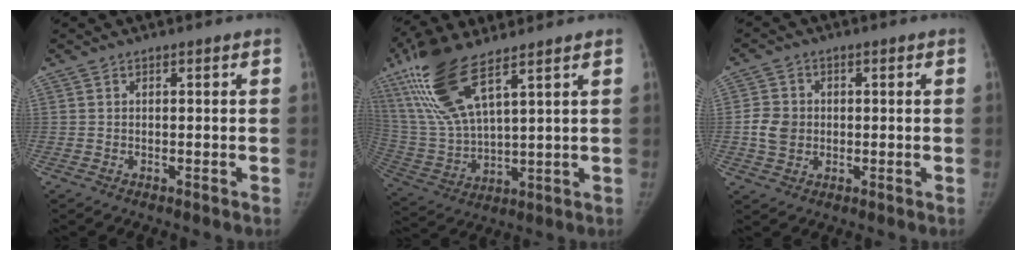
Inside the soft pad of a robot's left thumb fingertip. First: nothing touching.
{"total": 17.0, "force": [9.8, 5.5, 12.8], "torque": [-0.279, -0.030, 0.204]}
{"total": 5.2, "force": [-0.3, 4.6, 2.4], "torque": [-0.028, 0.000, -0.006]}